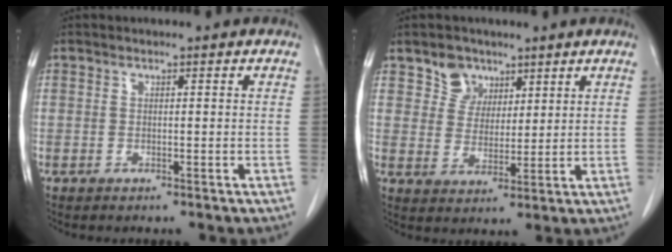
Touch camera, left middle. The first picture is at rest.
{"total": 5.0, "force": [3.3, 3.7, 0.7], "torque": [-0.014, 0.005, 0.063]}